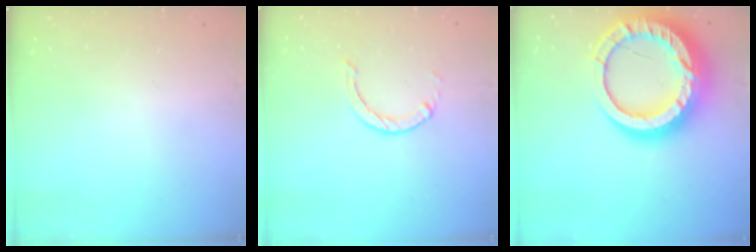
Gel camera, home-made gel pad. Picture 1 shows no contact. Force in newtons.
{"total": 1.0, "press": 0.9, "slide": 0.3}
{"total": 25.5, "press": 25.4, "slide": 2.4}